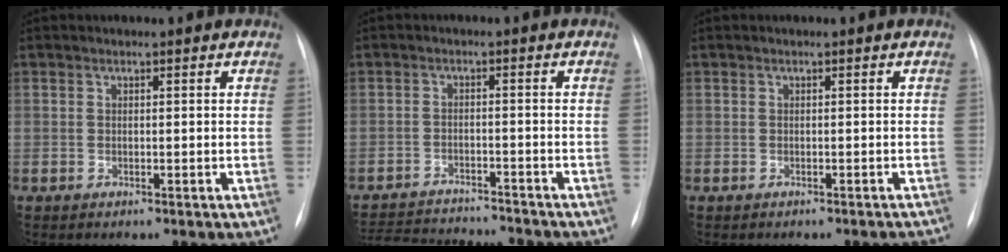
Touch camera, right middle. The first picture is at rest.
{"total": 13.3, "force": [-12.7, 1.5, 3.7], "torque": [-0.070, -0.001, -0.183]}
{"total": 2.8, "force": [-2.6, 0.8, 0.8], "torque": [-0.007, 0.001, -0.029]}